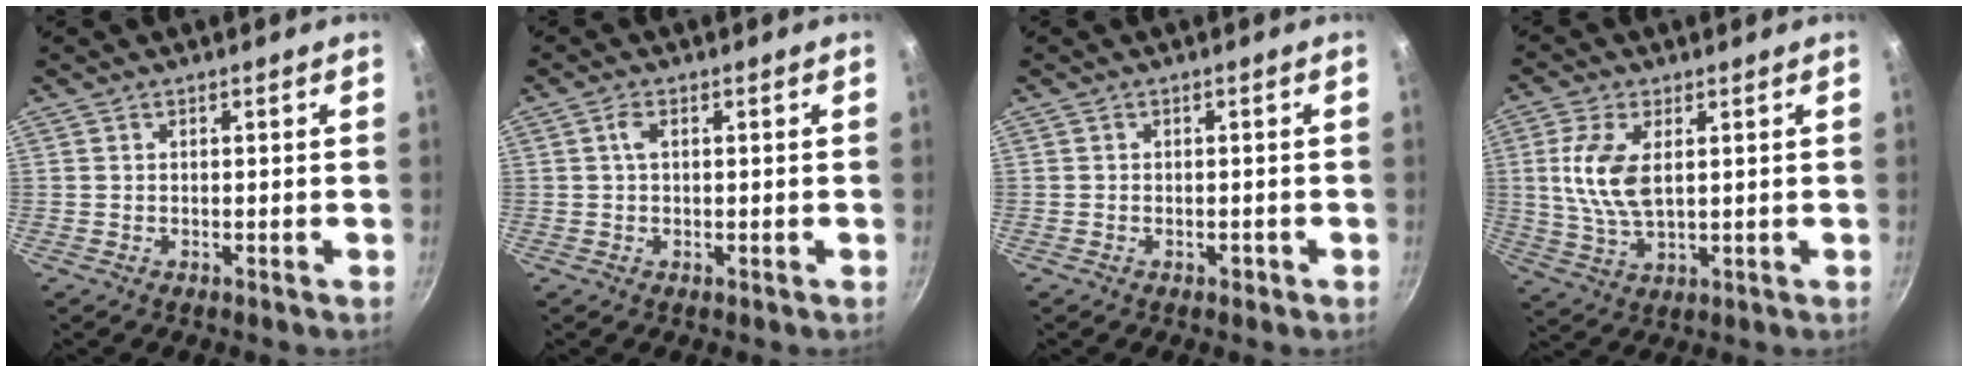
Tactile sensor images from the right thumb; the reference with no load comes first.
{"total": 2.1, "force": [0.4, 1.1, 1.7], "torque": [-0.034, 0.004, 0.005]}
{"total": 1.2, "force": [-0.6, 0.8, 0.6], "torque": [-0.006, 0.005, -0.006]}
{"total": 9.3, "force": [1.7, 4.7, 7.9], "torque": [-0.161, -0.003, 0.037]}